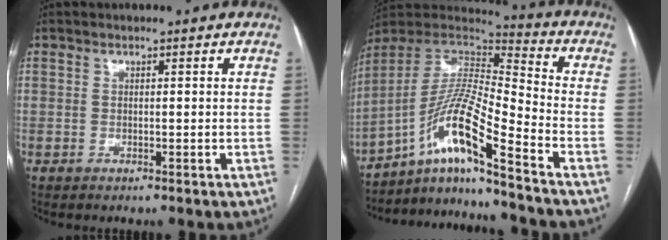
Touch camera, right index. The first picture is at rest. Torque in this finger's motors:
{"motor_torque": [1.14, -0.99, 0.38, 0.19]}